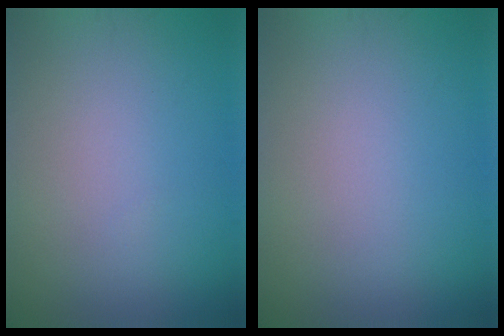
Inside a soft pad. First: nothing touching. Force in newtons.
{"total": 0.0}